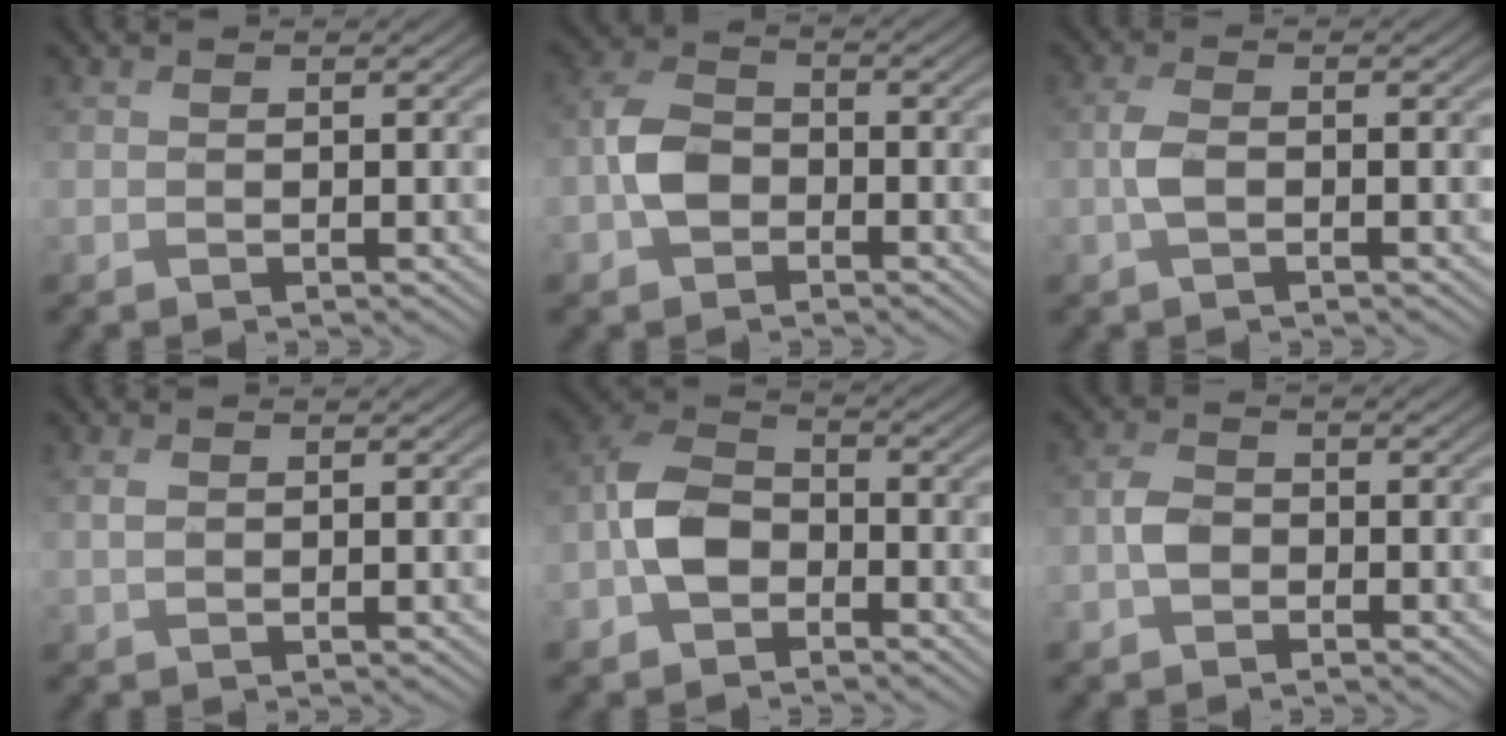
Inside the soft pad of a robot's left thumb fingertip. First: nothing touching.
{"total": 4.7, "force": [-1.4, 3.4, 2.9], "torque": [-0.064, 0.008, -0.037]}
{"total": 2.0, "force": [-0.1, 0.6, 1.9], "torque": [-0.046, 0.007, -0.009]}
{"total": 1.4, "force": [1.2, 0.1, 0.8], "torque": [-0.021, 0.008, 0.026]}
{"total": 6.3, "force": [-2.1, 4.3, 4.0], "torque": [-0.085, 0.014, -0.059]}
{"total": 2.4, "force": [-0.6, 1.8, 1.4], "torque": [-0.030, 0.009, -0.020]}